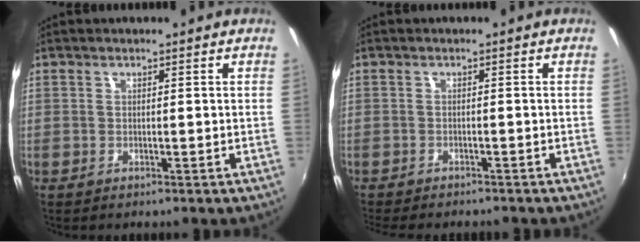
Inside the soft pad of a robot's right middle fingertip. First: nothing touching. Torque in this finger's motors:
{"motor_torque": [1.05, -1.09, 0.12, 0.05]}